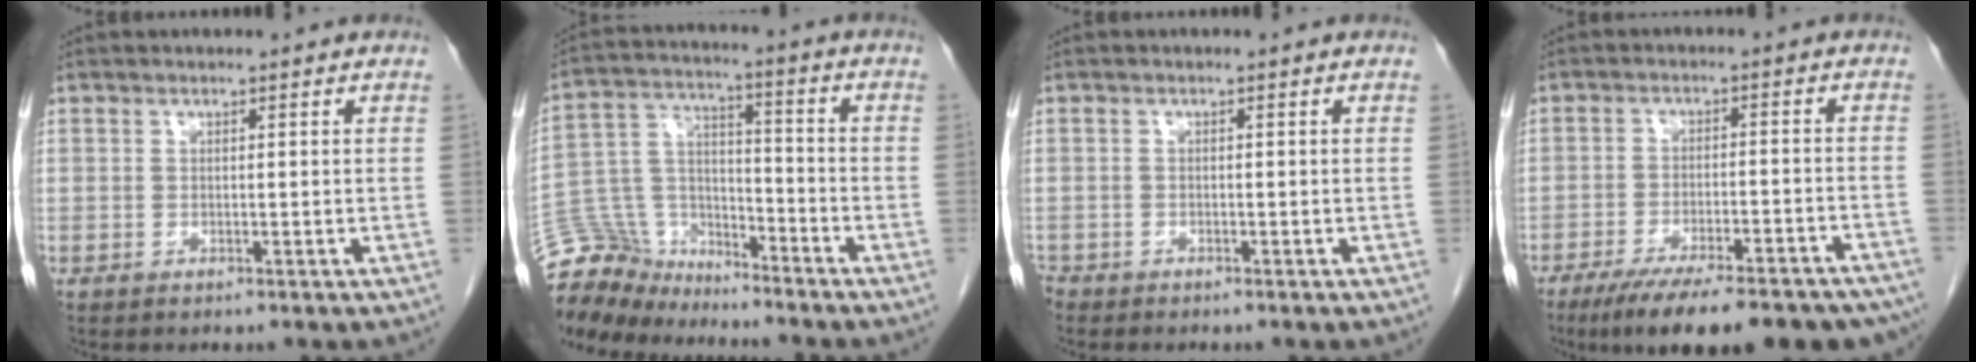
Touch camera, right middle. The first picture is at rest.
{"total": 11.7, "force": [-11.0, 3.9, 0.6], "torque": [-0.023, 0.037, -0.209]}
{"total": 1.4, "force": [-1.3, 0.6, 0.2], "torque": [-0.005, -0.002, -0.024]}
{"total": 21.3, "force": [-17.0, 4.4, 12.0], "torque": [-0.126, -0.011, -0.229]}